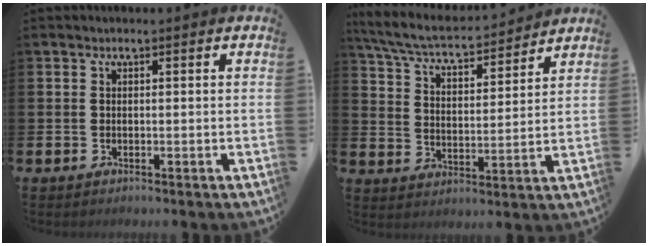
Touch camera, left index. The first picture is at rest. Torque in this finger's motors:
{"motor_torque": [1.01, -1.06, 0.16, 0.16]}